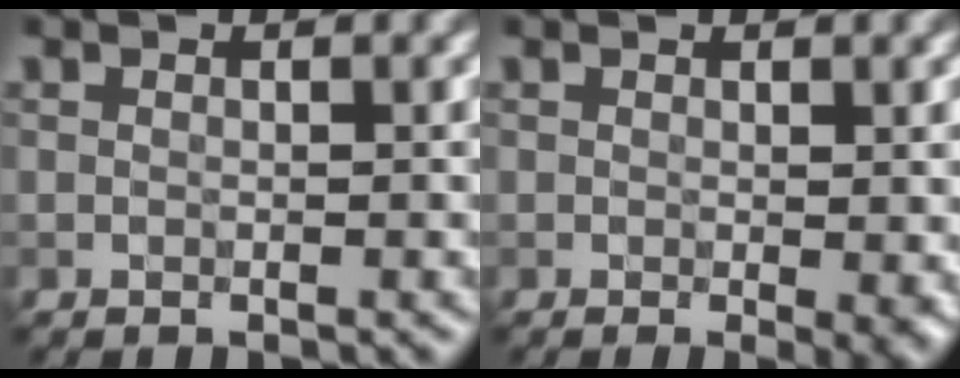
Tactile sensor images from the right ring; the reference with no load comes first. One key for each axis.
{"total": 1.9, "fx": 0.1, "fy": 0.2, "fz": 1.8, "tx": -0.020, "ty": -0.006, "tz": 0.004}